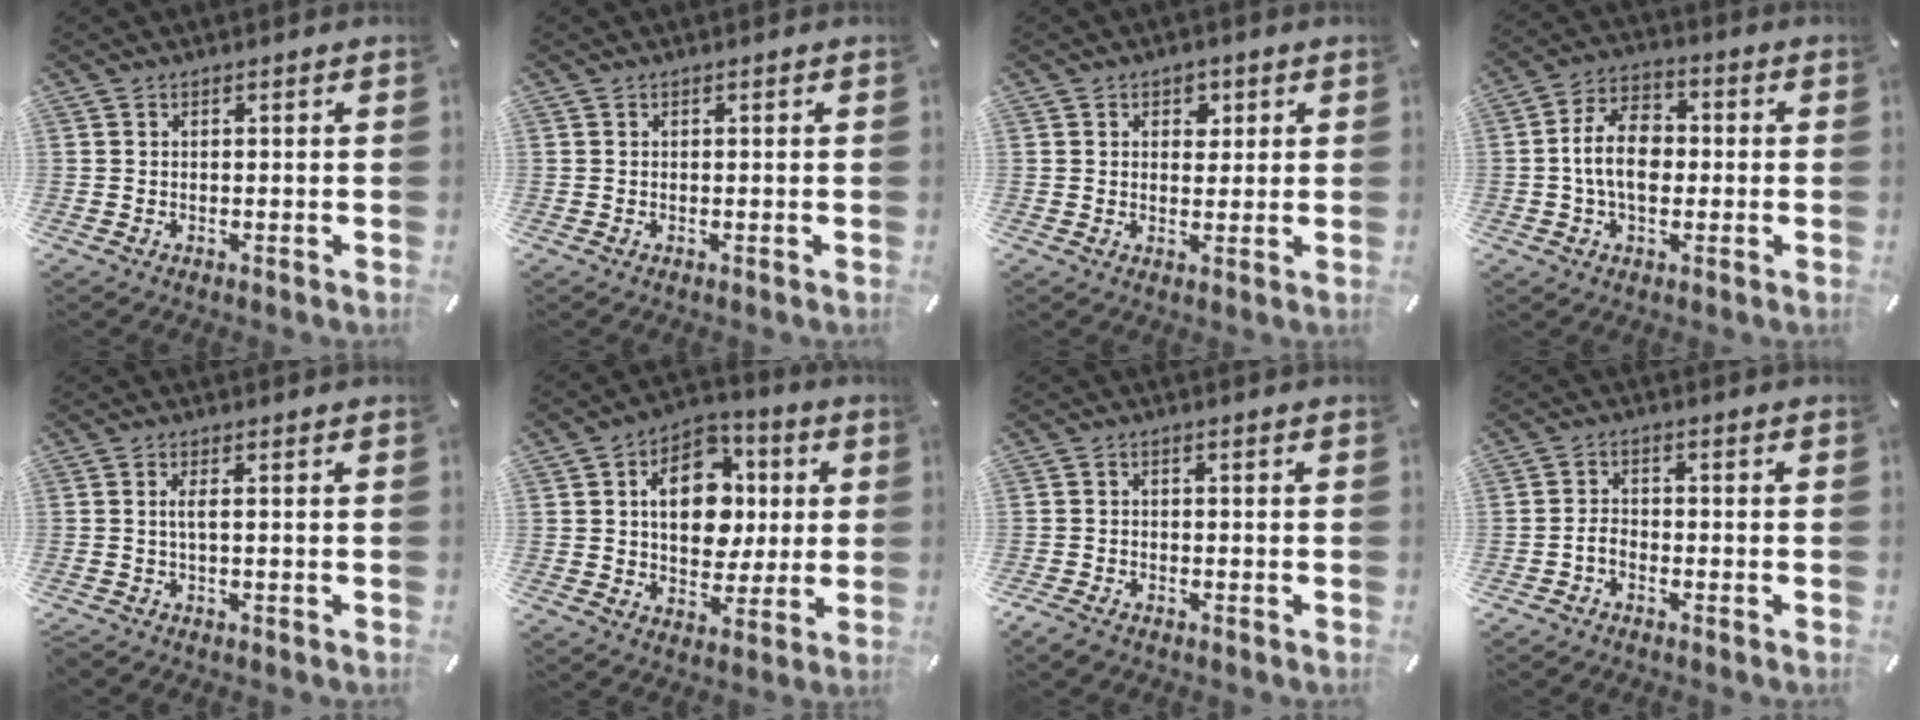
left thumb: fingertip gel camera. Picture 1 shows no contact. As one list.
[{"total": 0.0}, {"total": 3.4, "force": [1.3, 2.7, 1.5], "torque": [-0.004, -0.006, 0.014]}, {"total": 10.7, "force": [-0.8, 7.1, 7.9], "torque": [-0.150, 0.009, -0.017]}, {"total": 2.4, "force": [-0.3, 0.4, 2.3], "torque": [-0.051, -0.003, -0.009]}, {"total": 14.5, "force": [1.8, 10.9, 9.3], "torque": [-0.138, 0.006, 0.034]}, {"total": 2.3, "force": [-1.8, 1.2, 0.8], "torque": [-0.029, 0.005, -0.041]}, {"total": 3.0, "force": [-1.7, 1.8, 1.7], "torque": [-0.039, 0.008, -0.033]}]